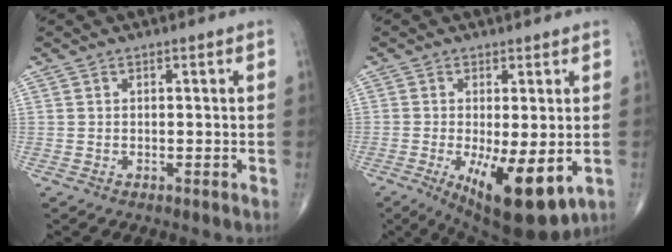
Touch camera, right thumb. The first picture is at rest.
{"total": 13.2, "force": [-3.6, 4.4, 11.9], "torque": [-0.186, -0.024, -0.040]}